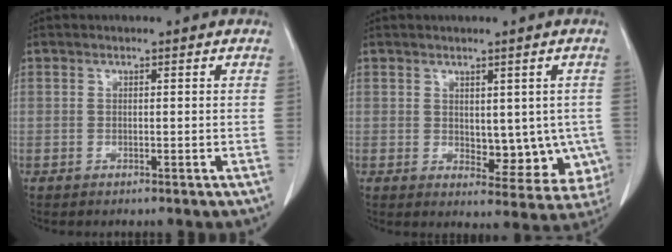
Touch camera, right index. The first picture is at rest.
{"total": 8.4, "force": [-0.4, 4.8, 6.9], "torque": [-0.062, -0.004, 0.008]}